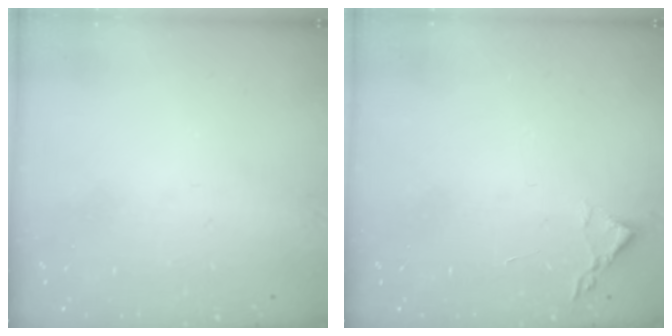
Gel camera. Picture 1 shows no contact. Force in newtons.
{"total": 1.8, "press": 1.8, "slide": 0.3}